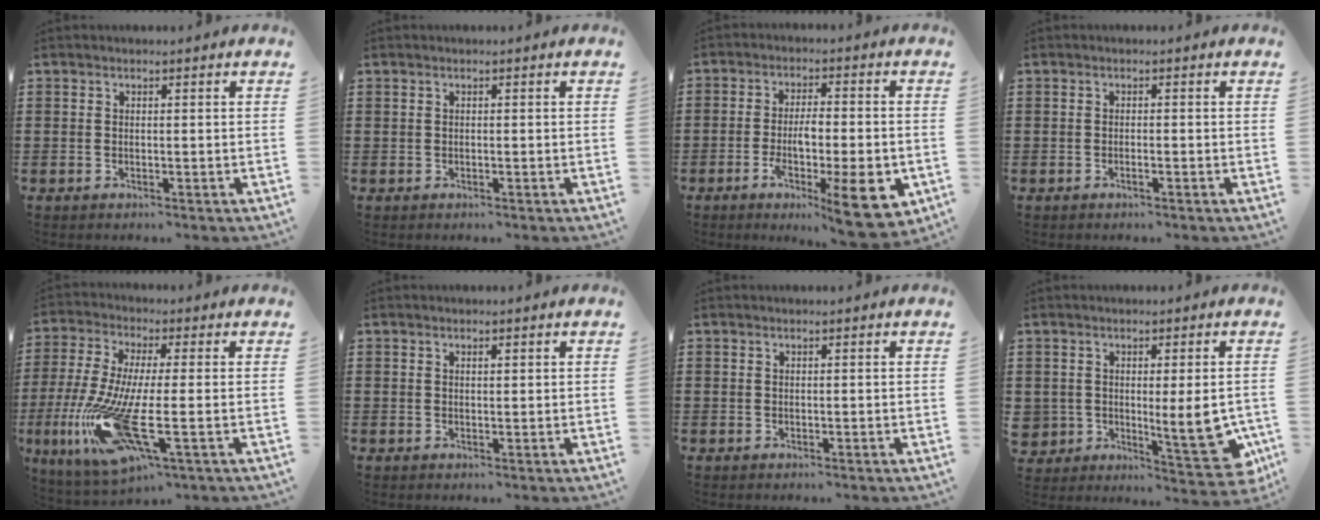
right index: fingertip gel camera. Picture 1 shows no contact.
{"total": 0.0}
{"total": 10.4, "force": [-4.0, 2.5, 9.3], "torque": [-0.156, -0.005, -0.072]}
{"total": 0.8, "force": [-0.5, 0.0, 0.6], "torque": [-0.010, -0.004, -0.009]}
{"total": 13.8, "force": [-4.6, 2.7, 12.7], "torque": [-0.276, -0.031, -0.084]}
{"total": 0.6, "force": [0.3, 0.2, 0.4], "torque": [-0.009, 0.003, 0.006]}
{"total": 0.0}
{"total": 7.2, "force": [-0.7, 3.6, 6.2], "torque": [-0.094, -0.008, -0.008]}